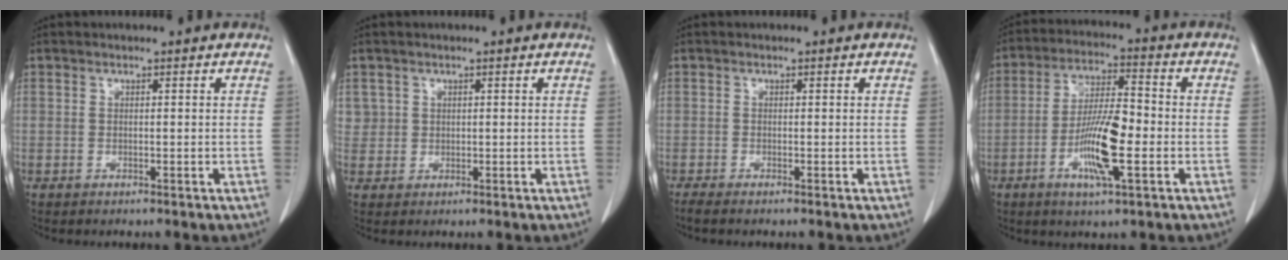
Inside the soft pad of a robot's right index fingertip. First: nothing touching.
{"total": 2.0, "force": [0.8, 1.9, 0.0], "torque": [0.015, 0.003, 0.010]}
{"total": 1.9, "force": [-1.5, 0.0, 1.1], "torque": [-0.017, -0.005, -0.024]}
{"total": 10.6, "force": [-3.1, 1.7, 10.0], "torque": [-0.190, -0.003, -0.059]}